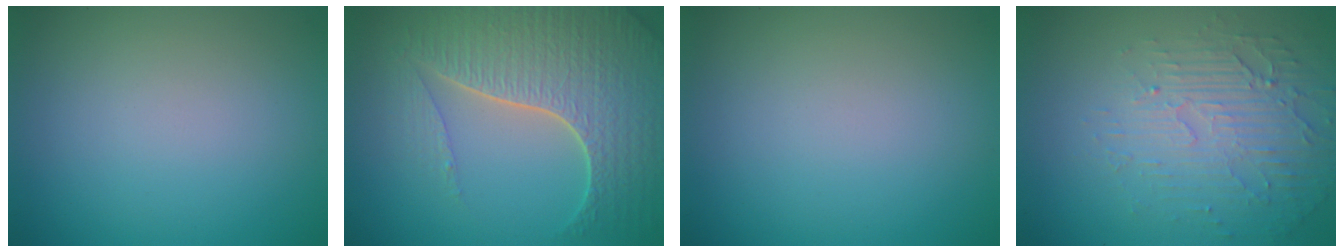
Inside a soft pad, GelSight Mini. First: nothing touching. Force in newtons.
{"total": 7.6, "press": 5.6, "slide": 5.1}
{"total": 0.0}
{"total": 5.2, "press": 3.3, "slide": 4.1}